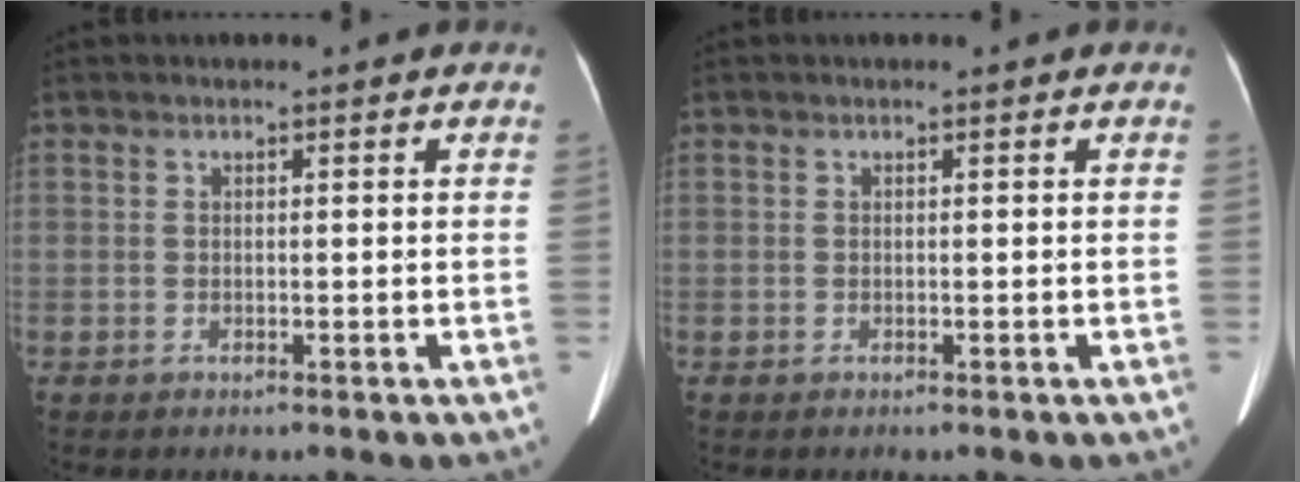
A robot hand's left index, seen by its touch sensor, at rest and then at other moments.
{"total": 0.0}